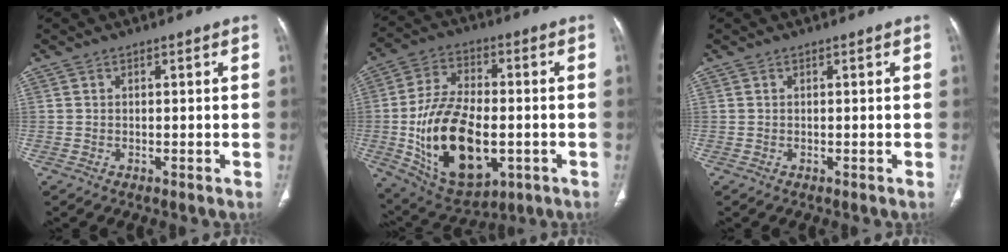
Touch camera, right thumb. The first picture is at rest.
{"total": 21.3, "force": [-3.9, 12.0, 17.1], "torque": [-0.293, 0.005, -0.045]}
{"total": 0.0}